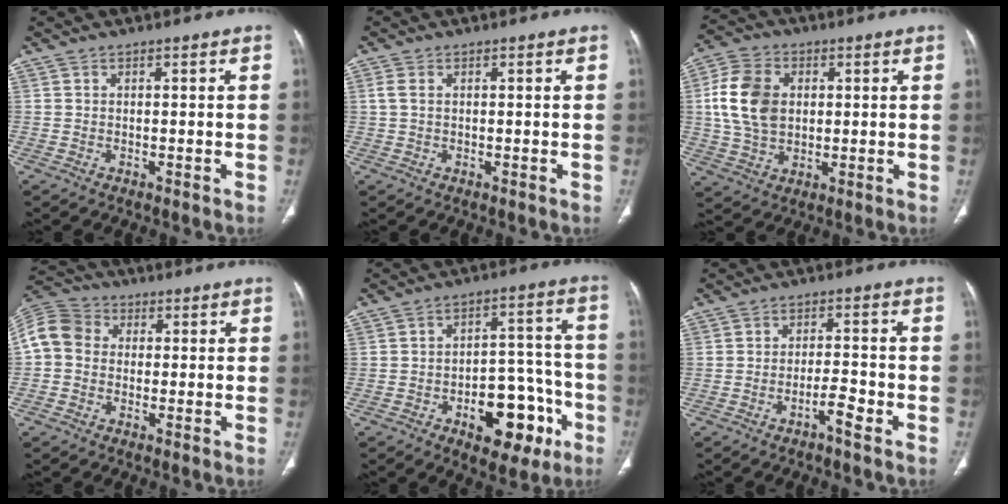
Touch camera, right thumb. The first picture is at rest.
{"total": 1.7, "force": [0.4, 1.0, 1.4], "torque": [-0.040, 0.008, 0.010]}
{"total": 12.3, "force": [1.8, 8.9, 8.2], "torque": [-0.146, 0.003, 0.034]}
{"total": 9.1, "force": [0.4, 7.8, 4.7], "torque": [-0.086, 0.028, -0.005]}
{"total": 14.7, "force": [-6.3, 8.2, 10.5], "torque": [-0.098, 0.058, -0.078]}
{"total": 3.9, "force": [-2.3, 0.7, 3.1], "torque": [-0.056, 0.018, -0.041]}